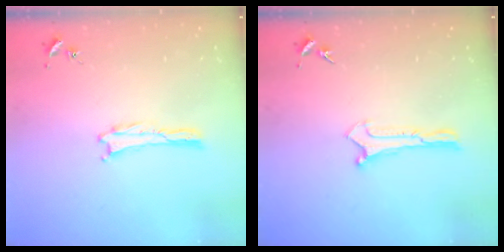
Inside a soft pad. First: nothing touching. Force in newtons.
{"total": 0.0}